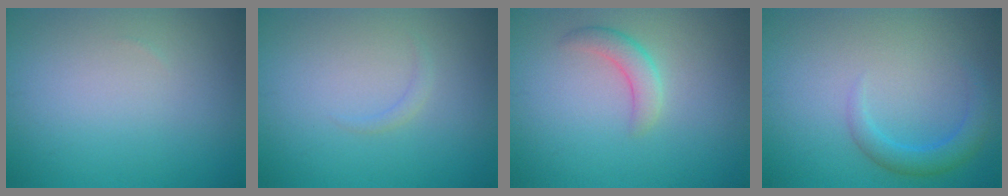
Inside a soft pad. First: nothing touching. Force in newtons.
{"total": 0.7, "press": 0.7, "slide": 0.1}
{"total": 2.1, "press": 2.1, "slide": 0.2}
{"total": 2.4, "press": 2.4, "slide": 0.1}